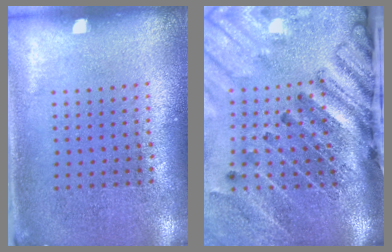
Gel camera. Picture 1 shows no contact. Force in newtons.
{"total": 4.4, "press": 3.3, "slide": 3.0}